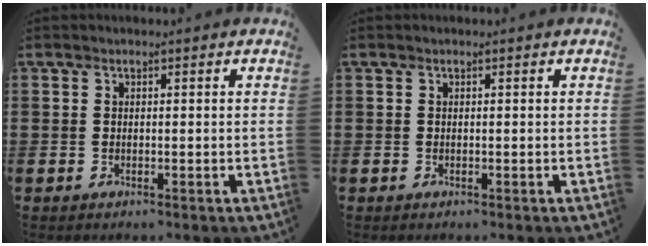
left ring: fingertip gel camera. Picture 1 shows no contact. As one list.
[{"total": 0.0}]